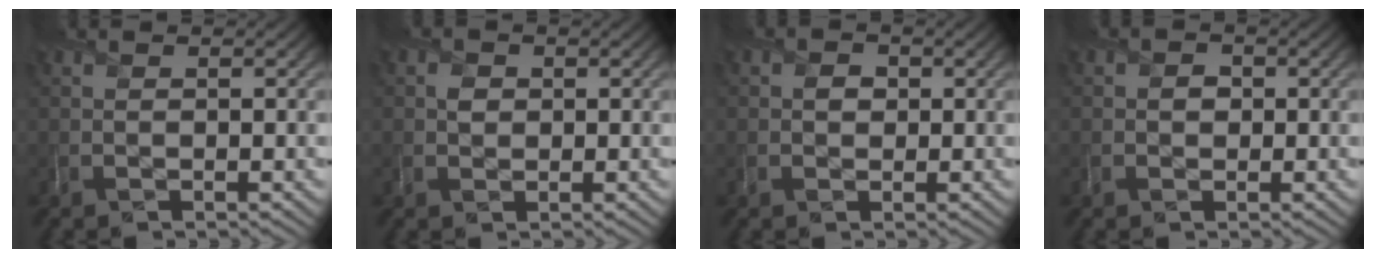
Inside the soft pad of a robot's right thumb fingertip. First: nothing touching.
{"total": 1.6, "force": [0.2, 1.5, 0.7], "torque": [-0.012, -0.001, -0.002]}
{"total": 1.7, "force": [0.1, 1.5, 0.7], "torque": [-0.011, -0.002, -0.004]}
{"total": 1.7, "force": [-0.1, 1.6, 0.6], "torque": [-0.008, -0.003, -0.006]}